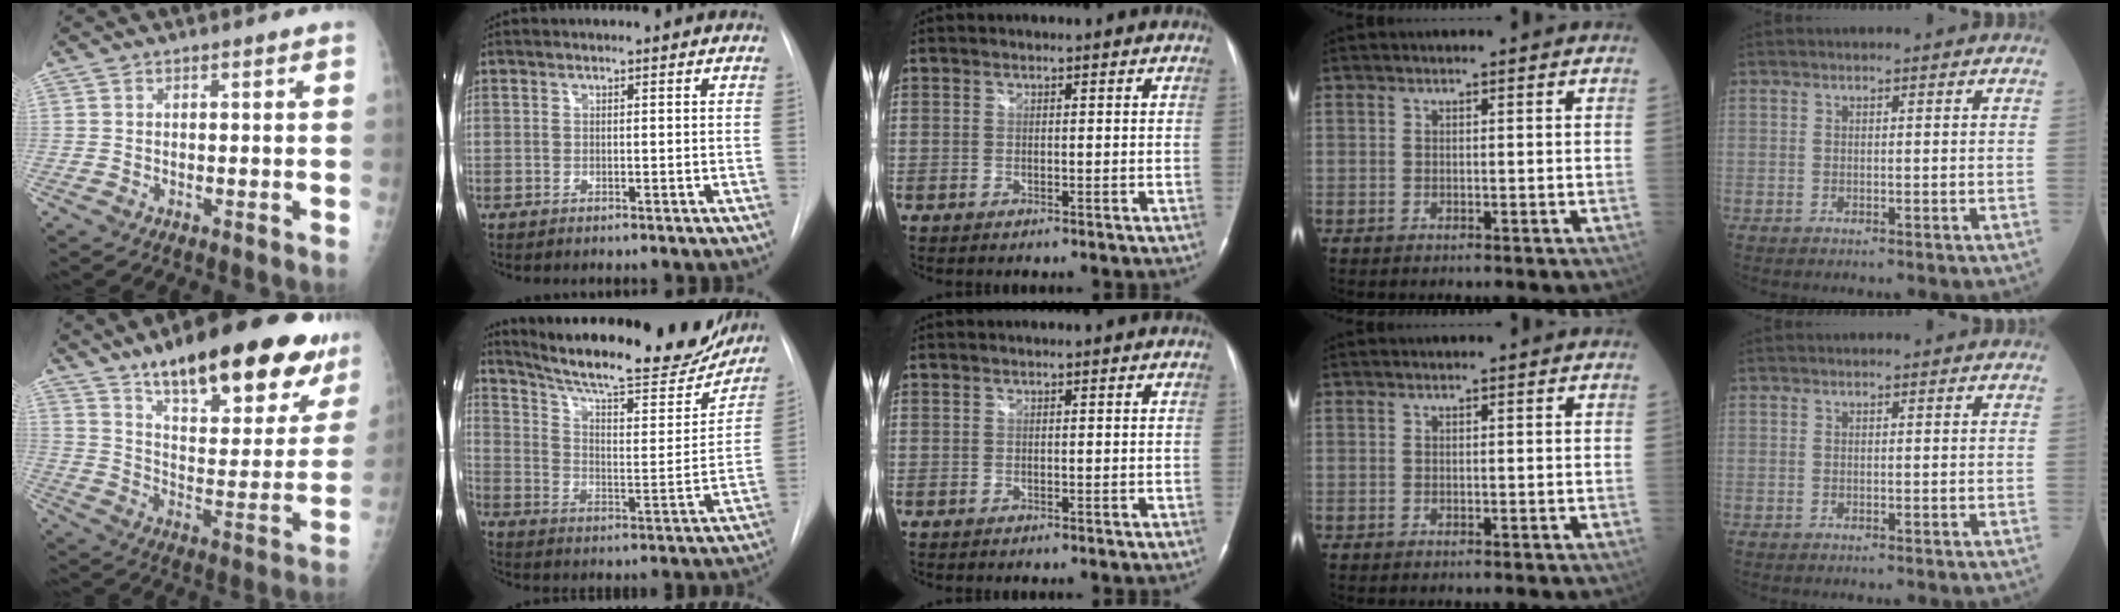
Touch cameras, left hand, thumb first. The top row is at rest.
{"thumb": {"total": 28.6, "force": [19.2, 9.3, 19.1], "torque": [-0.232, -0.066, 0.284]}, "index": {"total": 24.9, "force": [21.6, 4.3, 11.6], "torque": [-0.179, -0.039, 0.298]}}